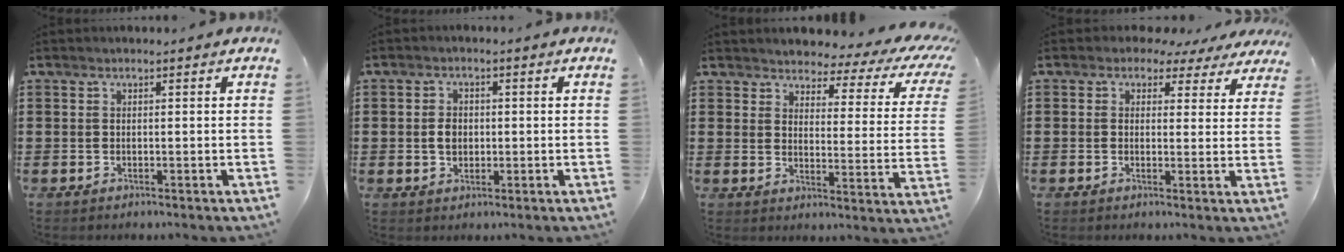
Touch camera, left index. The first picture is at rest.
{"total": 2.7, "force": [-0.1, 2.0, 1.7], "torque": [-0.030, 0.002, -0.006]}
{"total": 3.7, "force": [3.2, 1.3, 1.4], "torque": [-0.041, -0.023, 0.049]}
{"total": 2.9, "force": [2.1, 1.8, 0.8], "torque": [-0.022, -0.004, 0.035]}